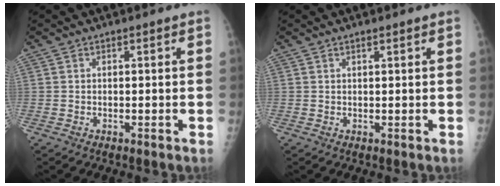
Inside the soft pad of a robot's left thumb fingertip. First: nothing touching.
{"total": 1.1, "force": [0.8, 0.2, 0.7], "torque": [-0.010, -0.003, 0.014]}